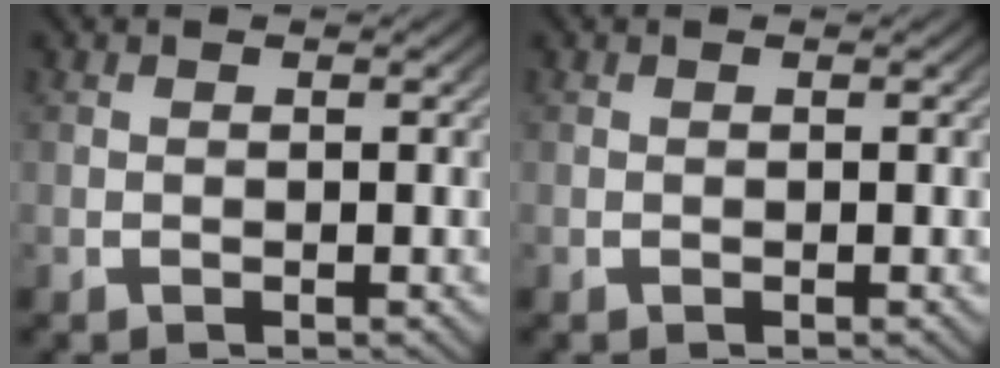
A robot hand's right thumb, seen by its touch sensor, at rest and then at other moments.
{"total": 0.0}